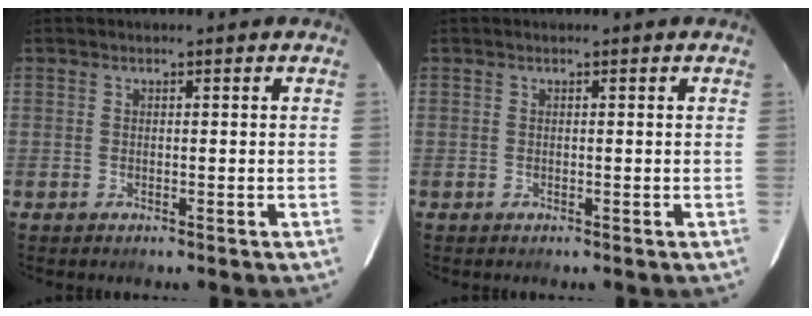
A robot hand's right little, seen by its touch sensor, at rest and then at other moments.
{"total": 0.0}